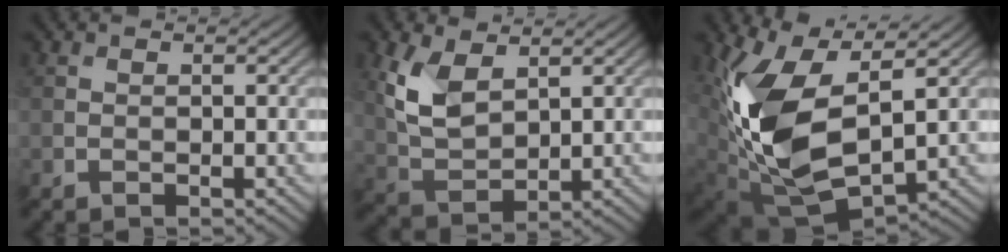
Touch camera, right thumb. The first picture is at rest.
{"total": 7.2, "force": [3.1, 3.9, 5.2], "torque": [-0.130, -0.002, 0.064]}
{"total": 14.7, "force": [2.7, 8.0, 12.1], "torque": [-0.281, -0.023, 0.064]}